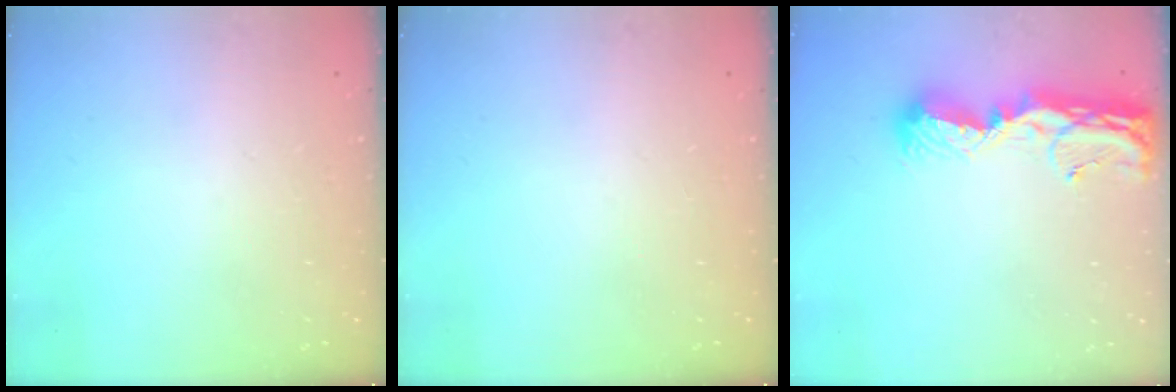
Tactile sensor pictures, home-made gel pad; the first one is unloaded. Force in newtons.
{"total": 0.0}
{"total": 12.3, "press": 12.3, "slide": 1.3}